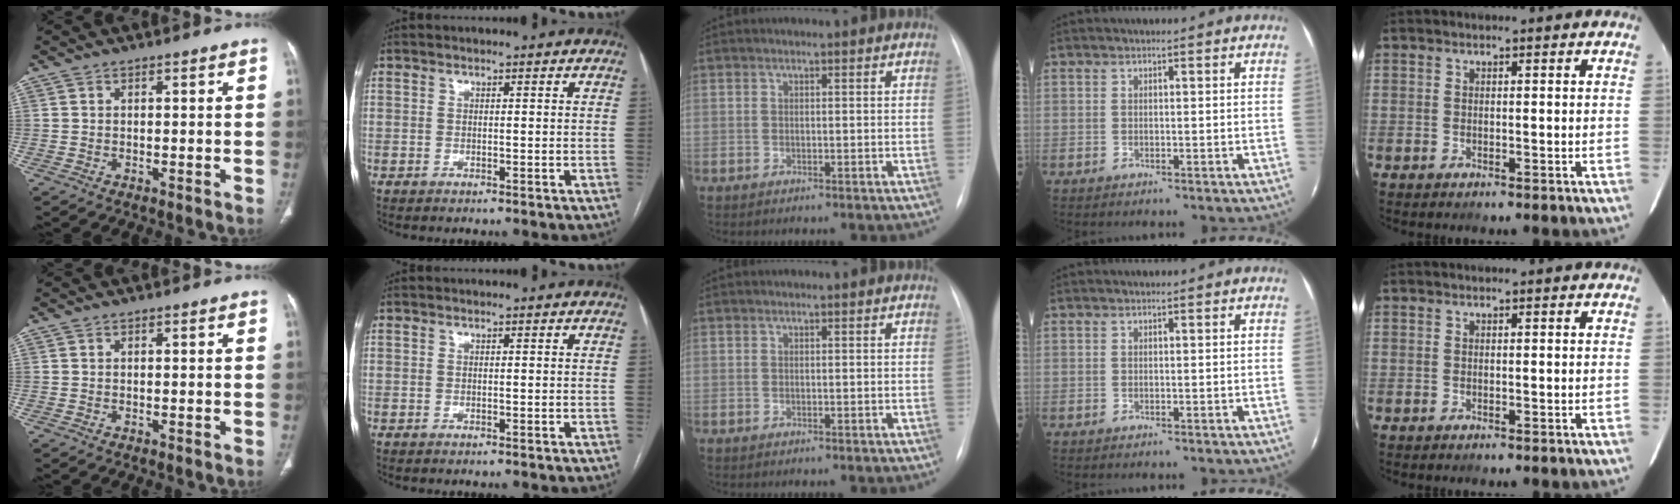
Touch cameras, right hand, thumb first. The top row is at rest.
{}